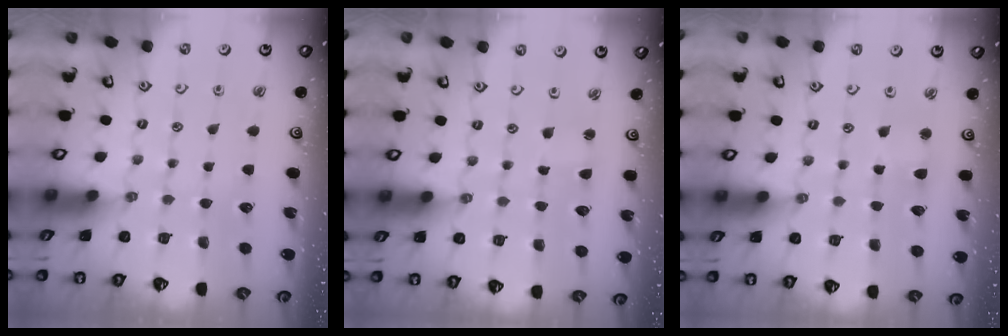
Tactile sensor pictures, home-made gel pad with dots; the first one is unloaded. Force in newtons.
{"total": 1.5, "press": 1.5, "slide": 0.1}
{"total": 2.7, "press": 2.7, "slide": 0.4}